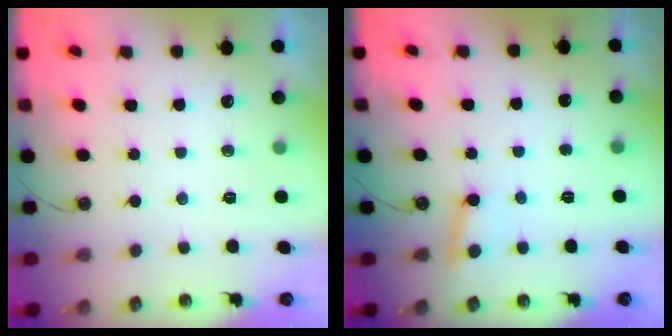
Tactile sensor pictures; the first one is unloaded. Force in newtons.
{"total": 3.4, "press": 3.4, "slide": 0.3}